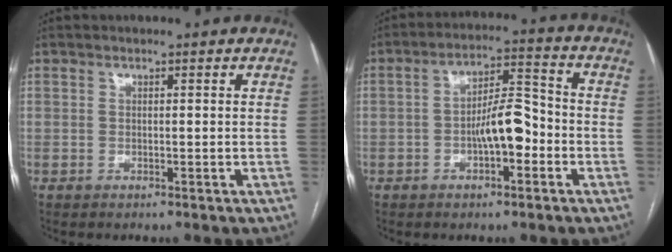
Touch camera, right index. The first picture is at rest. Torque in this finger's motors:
{"motor_torque": [0.35, -0.13, 0.32, 0.10]}